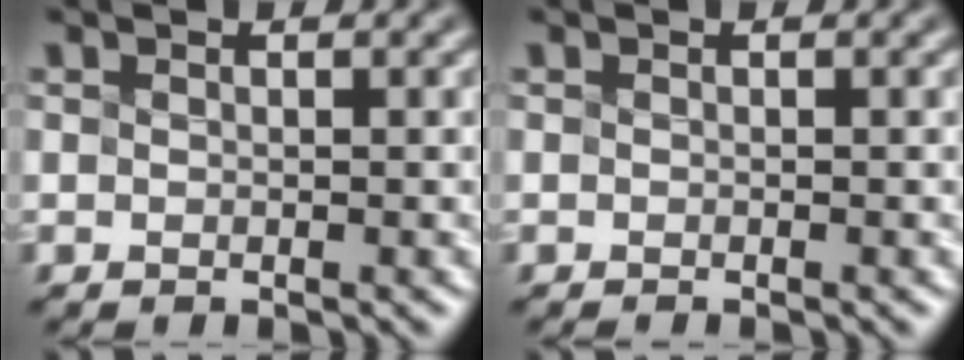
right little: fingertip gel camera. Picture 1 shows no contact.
{"total": 0.5, "force": [-0.5, 0.0, 0.1], "torque": [0.002, -0.007, -0.008]}